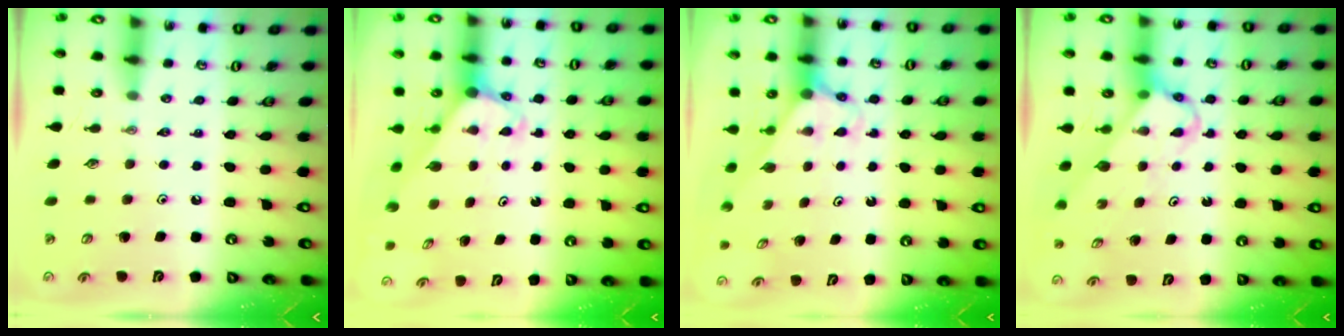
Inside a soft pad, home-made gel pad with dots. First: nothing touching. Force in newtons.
{"total": 2.2, "press": 2.2, "slide": 0.1}
{"total": 2.6, "press": 2.6, "slide": 0.2}
{"total": 3.7, "press": 3.7, "slide": 0.1}